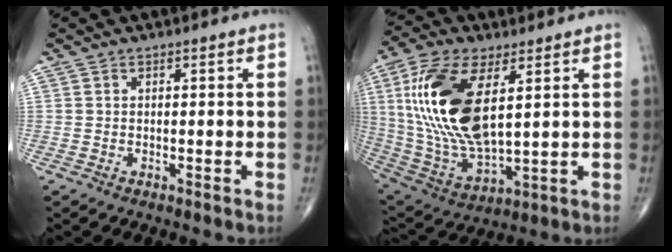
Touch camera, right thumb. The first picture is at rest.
{"total": 21.3, "force": [5.1, 9.8, 18.2], "torque": [-0.377, -0.024, 0.103]}